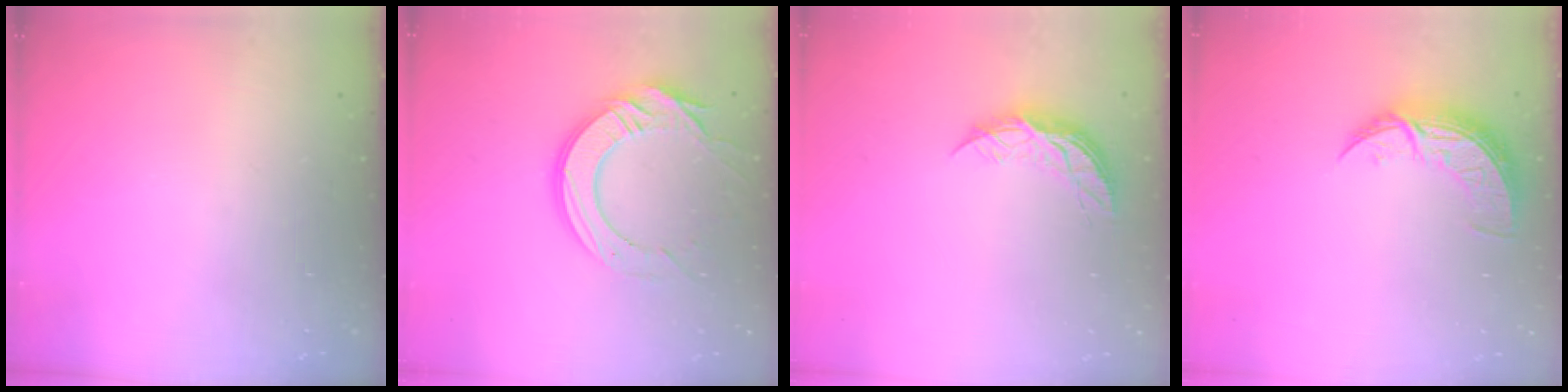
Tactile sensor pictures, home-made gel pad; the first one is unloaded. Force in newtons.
{"total": 16.4, "press": 16.4, "slide": 1.2}
{"total": 8.8, "press": 8.8, "slide": 0.5}
{"total": 8.6, "press": 8.5, "slide": 0.8}